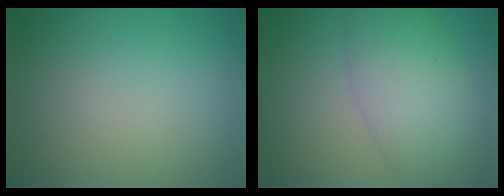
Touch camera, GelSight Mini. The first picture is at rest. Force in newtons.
{"total": 5.7, "press": 5.7, "slide": 0.2}